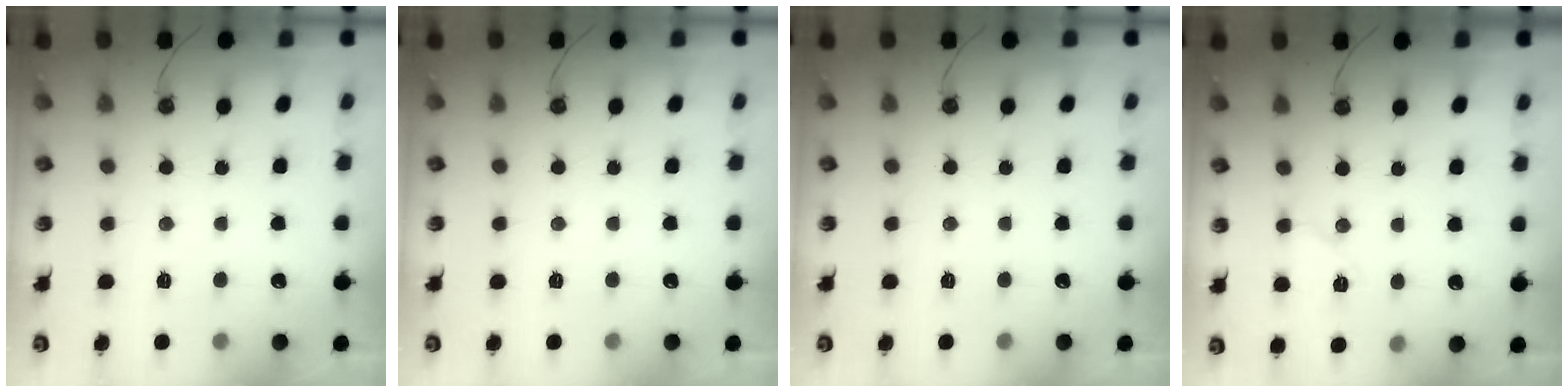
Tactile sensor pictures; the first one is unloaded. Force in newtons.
{"total": 0.0}
{"total": 0.0}
{"total": 6.5, "press": 6.5, "slide": 0.5}